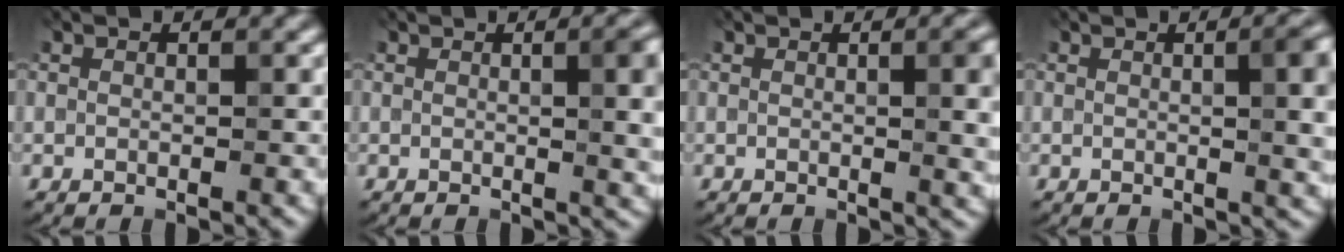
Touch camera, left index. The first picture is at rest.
{"total": 6.1, "force": [0.8, 2.3, 5.6], "torque": [-0.041, 0.010, 0.011]}
{"total": 5.4, "force": [0.6, 2.0, 5.0], "torque": [-0.040, 0.007, 0.010]}
{"total": 6.8, "force": [0.8, 2.6, 6.2], "torque": [-0.042, 0.012, 0.010]}